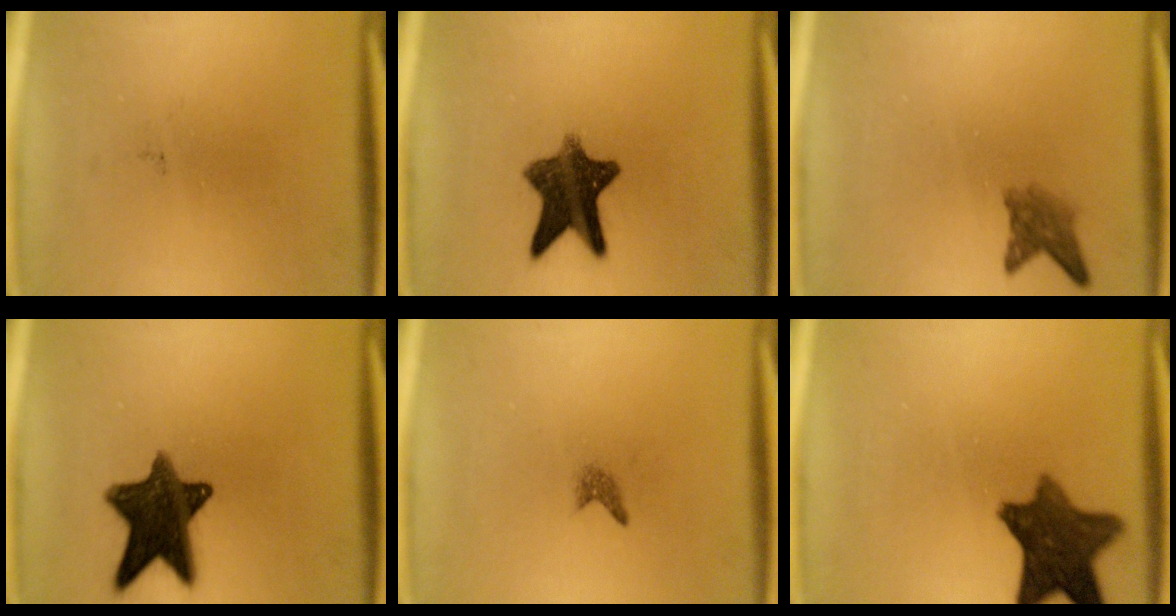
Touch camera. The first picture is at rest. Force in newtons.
{"total": 10.2}
{"total": 2.9}
{"total": 12.7}
{"total": 0.9}
{"total": 10.8}